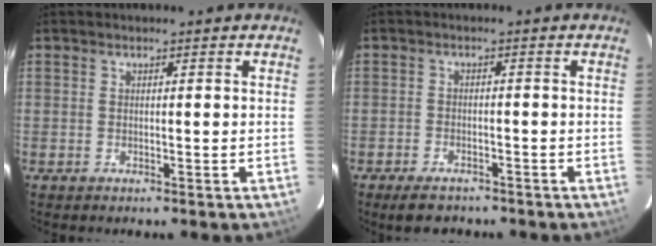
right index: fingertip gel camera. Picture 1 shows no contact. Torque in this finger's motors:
{"motor_torque": [0.39, -0.28, 0.08, 0.01]}